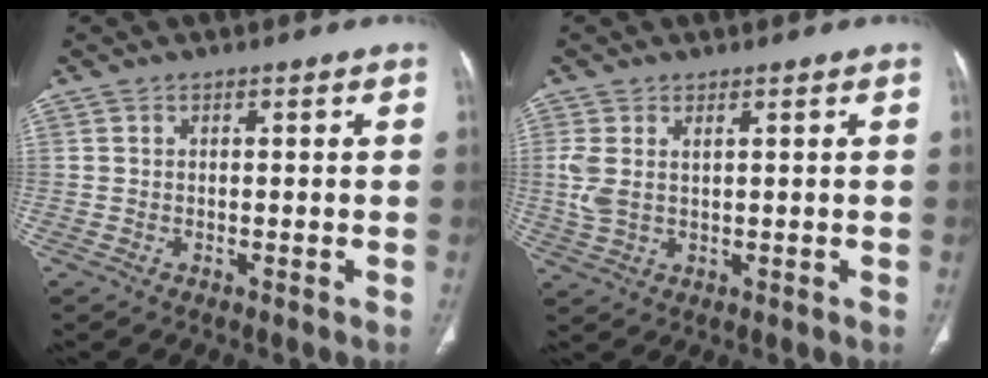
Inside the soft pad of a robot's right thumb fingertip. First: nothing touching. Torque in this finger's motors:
{"motor_torque": [0.02, -0.12, 0.42, 0.34, 0.12]}